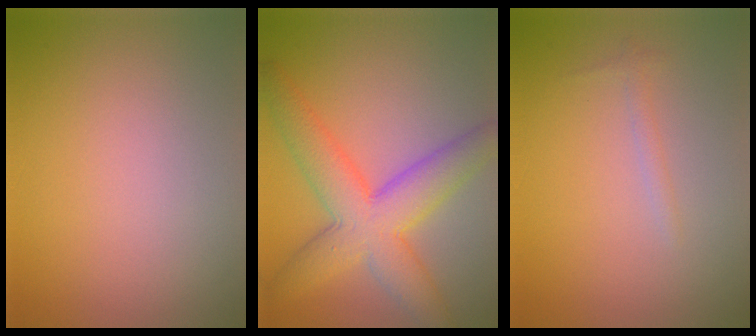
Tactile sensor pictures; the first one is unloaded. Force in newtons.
{"total": 8.0, "press": 8.0, "slide": 0.2}
{"total": 0.8, "press": 0.8, "slide": 0.0}